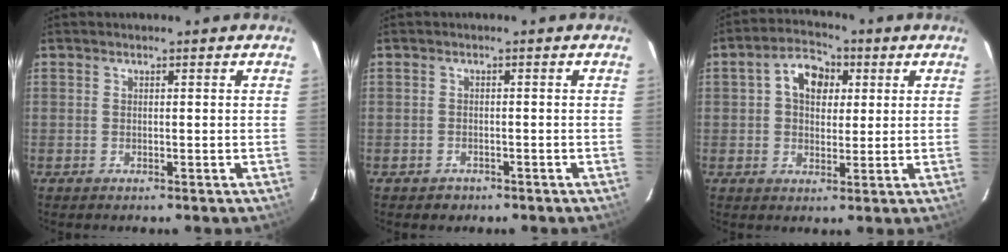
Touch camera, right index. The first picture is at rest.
{"total": 2.0, "force": [-1.3, 1.6, 0.3], "torque": [-0.008, 0.003, -0.014]}
{"total": 7.7, "force": [2.1, 5.5, 5.0], "torque": [-0.088, 0.025, 0.034]}